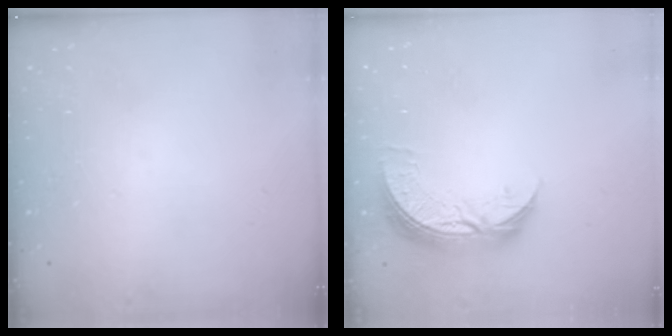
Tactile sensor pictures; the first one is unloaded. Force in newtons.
{"total": 9.0, "press": 9.0, "slide": 0.7}